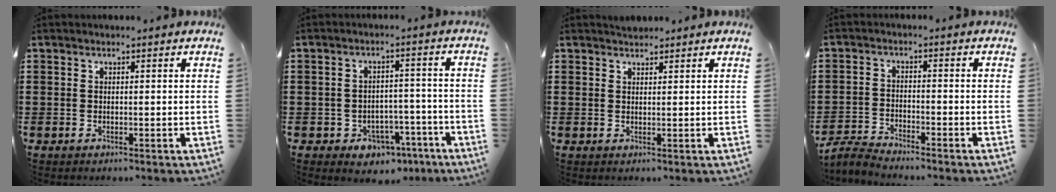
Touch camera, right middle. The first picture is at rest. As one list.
[{"total": 3.9, "force": [-3.2, 2.1, 0.9], "torque": [-0.023, 0.011, -0.065]}, {"total": 1.3, "force": [1.3, 0.3, -0.1], "torque": [-0.002, 0.002, 0.025]}, {"total": 3.3, "force": [-3.3, 0.3, 0.5], "torque": [-0.026, 0.001, -0.074]}]